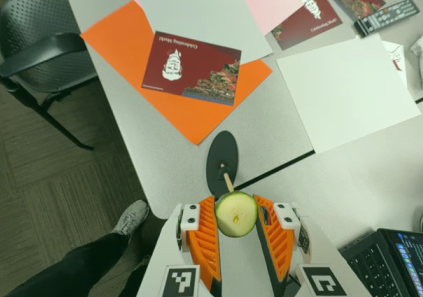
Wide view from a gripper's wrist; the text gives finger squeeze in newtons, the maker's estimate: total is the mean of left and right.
{"total": 11.3, "left": 11.3, "right": 11.4}